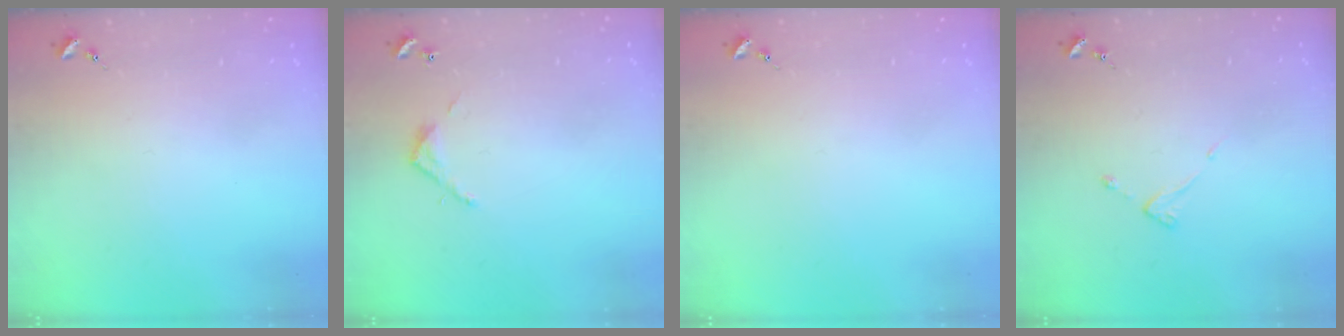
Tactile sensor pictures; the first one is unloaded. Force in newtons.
{"total": 3.2, "press": 3.2, "slide": 0.2}
{"total": 0.0}
{"total": 3.6, "press": 3.6, "slide": 0.3}